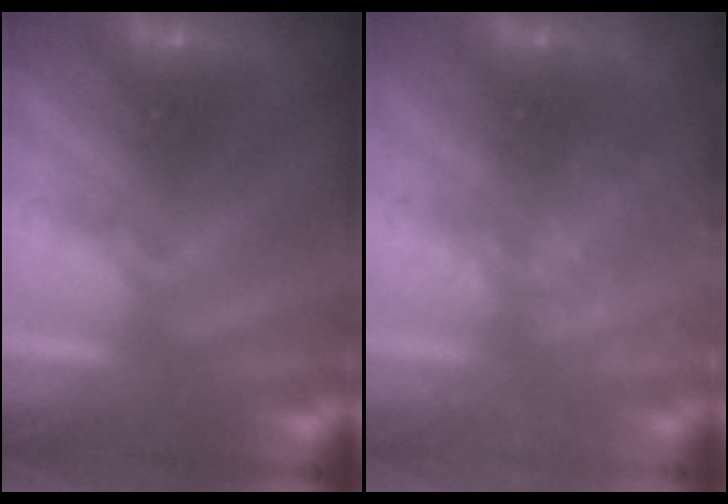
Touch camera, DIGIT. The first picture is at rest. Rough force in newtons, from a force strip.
{"total": 2.4}